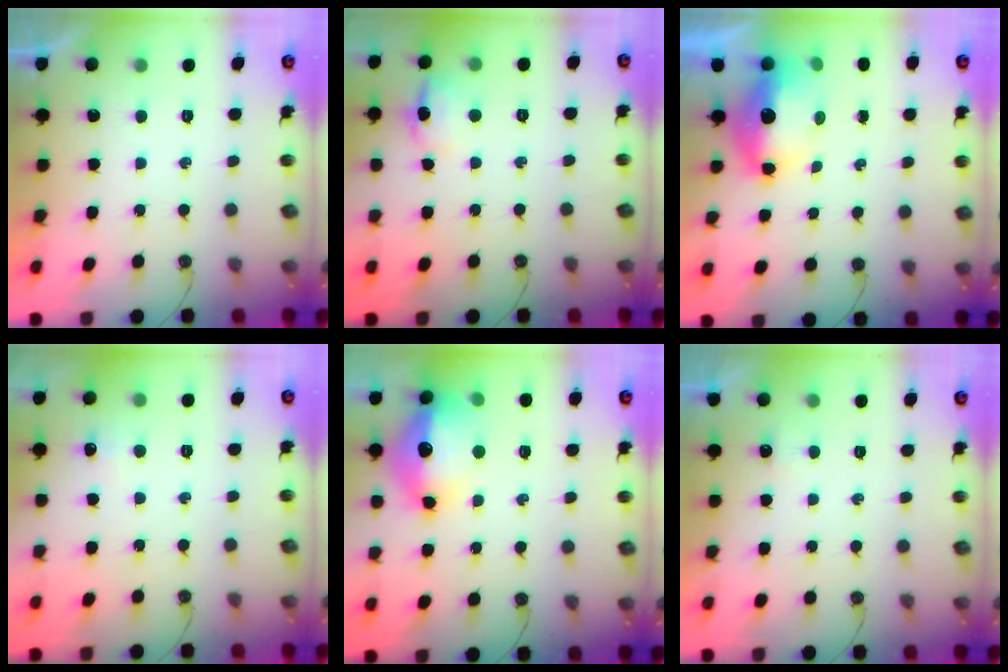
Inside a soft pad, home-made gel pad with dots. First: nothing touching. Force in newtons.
{"total": 8.5, "press": 8.4, "slide": 1.2}
{"total": 8.2, "press": 8.2, "slide": 0.4}
{"total": 4.4, "press": 4.3, "slide": 0.6}
{"total": 16.8, "press": 16.7, "slide": 2.4}
{"total": 2.2, "press": 2.1, "slide": 0.4}